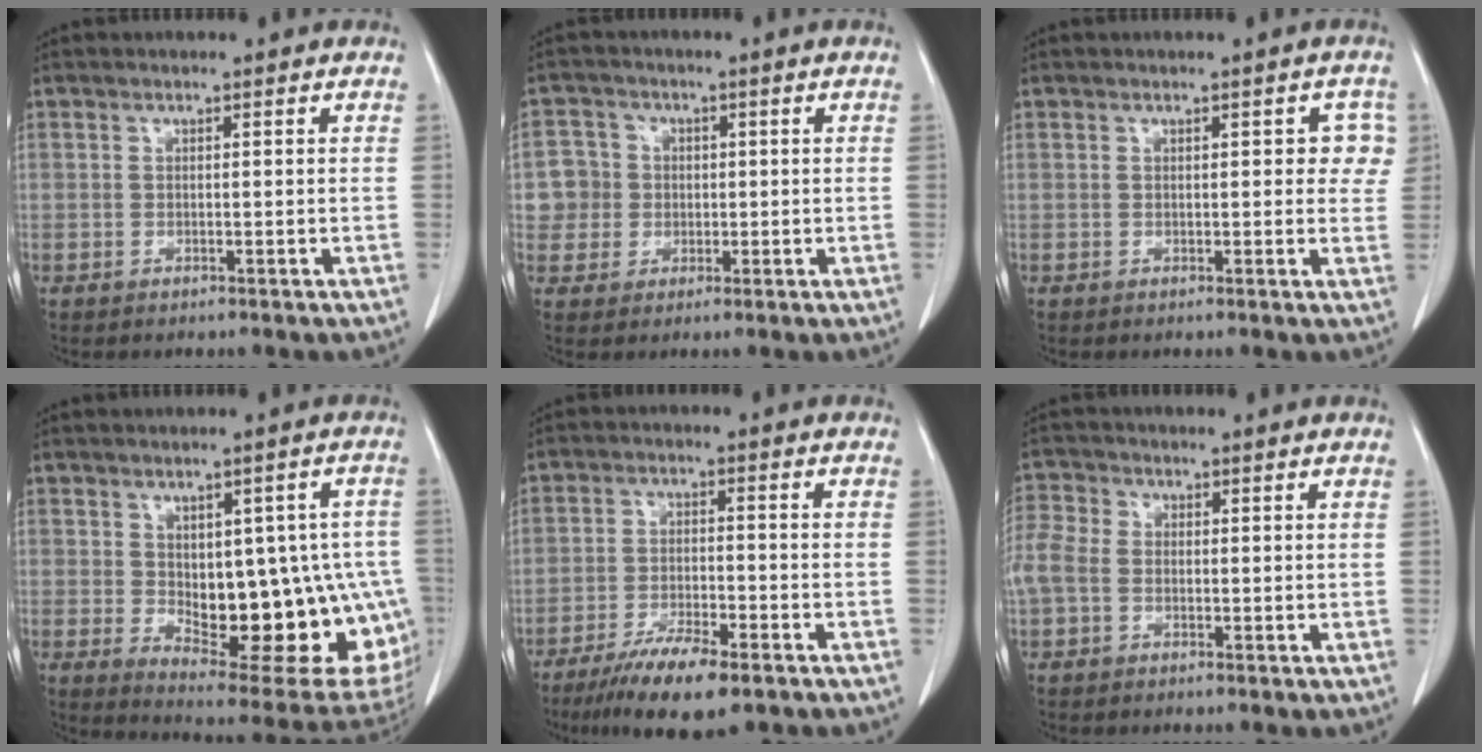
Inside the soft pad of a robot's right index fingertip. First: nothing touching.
{"total": 5.2, "force": [0.0, 5.2, 0.2], "torque": [0.003, 0.018, 0.001]}
{"total": 3.6, "force": [0.9, 2.0, 2.9], "torque": [-0.015, 0.014, 0.007]}
{"total": 20.6, "force": [-3.0, 8.7, 18.4], "torque": [-0.173, 0.013, -0.007]}
{"total": 9.3, "force": [-6.5, 1.5, 6.5], "torque": [-0.111, -0.018, -0.110]}
{"total": 8.8, "force": [-0.6, 7.1, 5.1], "torque": [-0.160, 0.025, -0.012]}